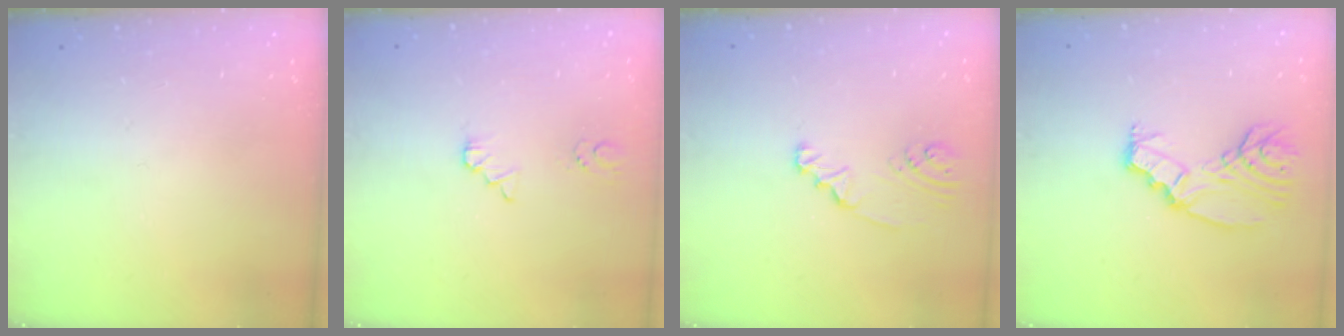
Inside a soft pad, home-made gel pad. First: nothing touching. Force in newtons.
{"total": 1.3, "press": 1.3, "slide": 0.2}
{"total": 2.4, "press": 2.4, "slide": 0.2}
{"total": 9.6, "press": 9.5, "slide": 1.0}